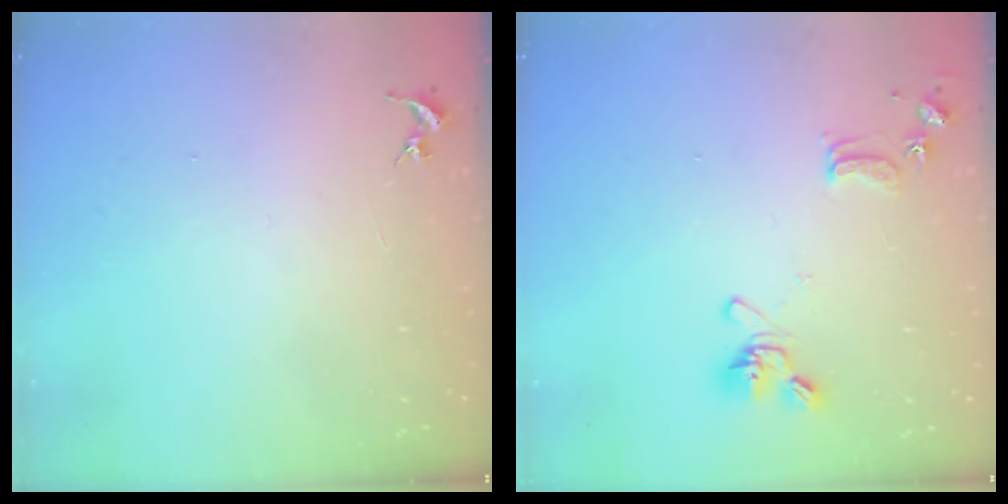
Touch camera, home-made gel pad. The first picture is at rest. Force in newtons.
{"total": 13.7, "press": 13.6, "slide": 2.1}